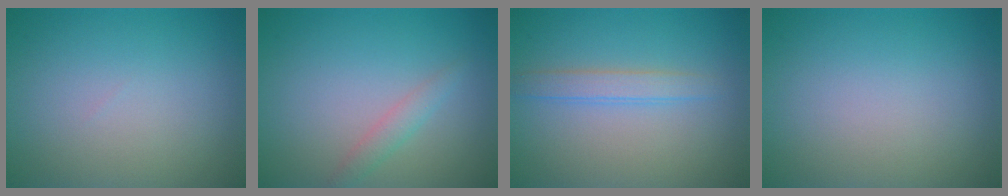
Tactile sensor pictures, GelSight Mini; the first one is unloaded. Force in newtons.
{"total": 1.4, "press": 1.4, "slide": 0.1}
{"total": 1.9, "press": 1.9, "slide": 0.0}
{"total": 0.0}